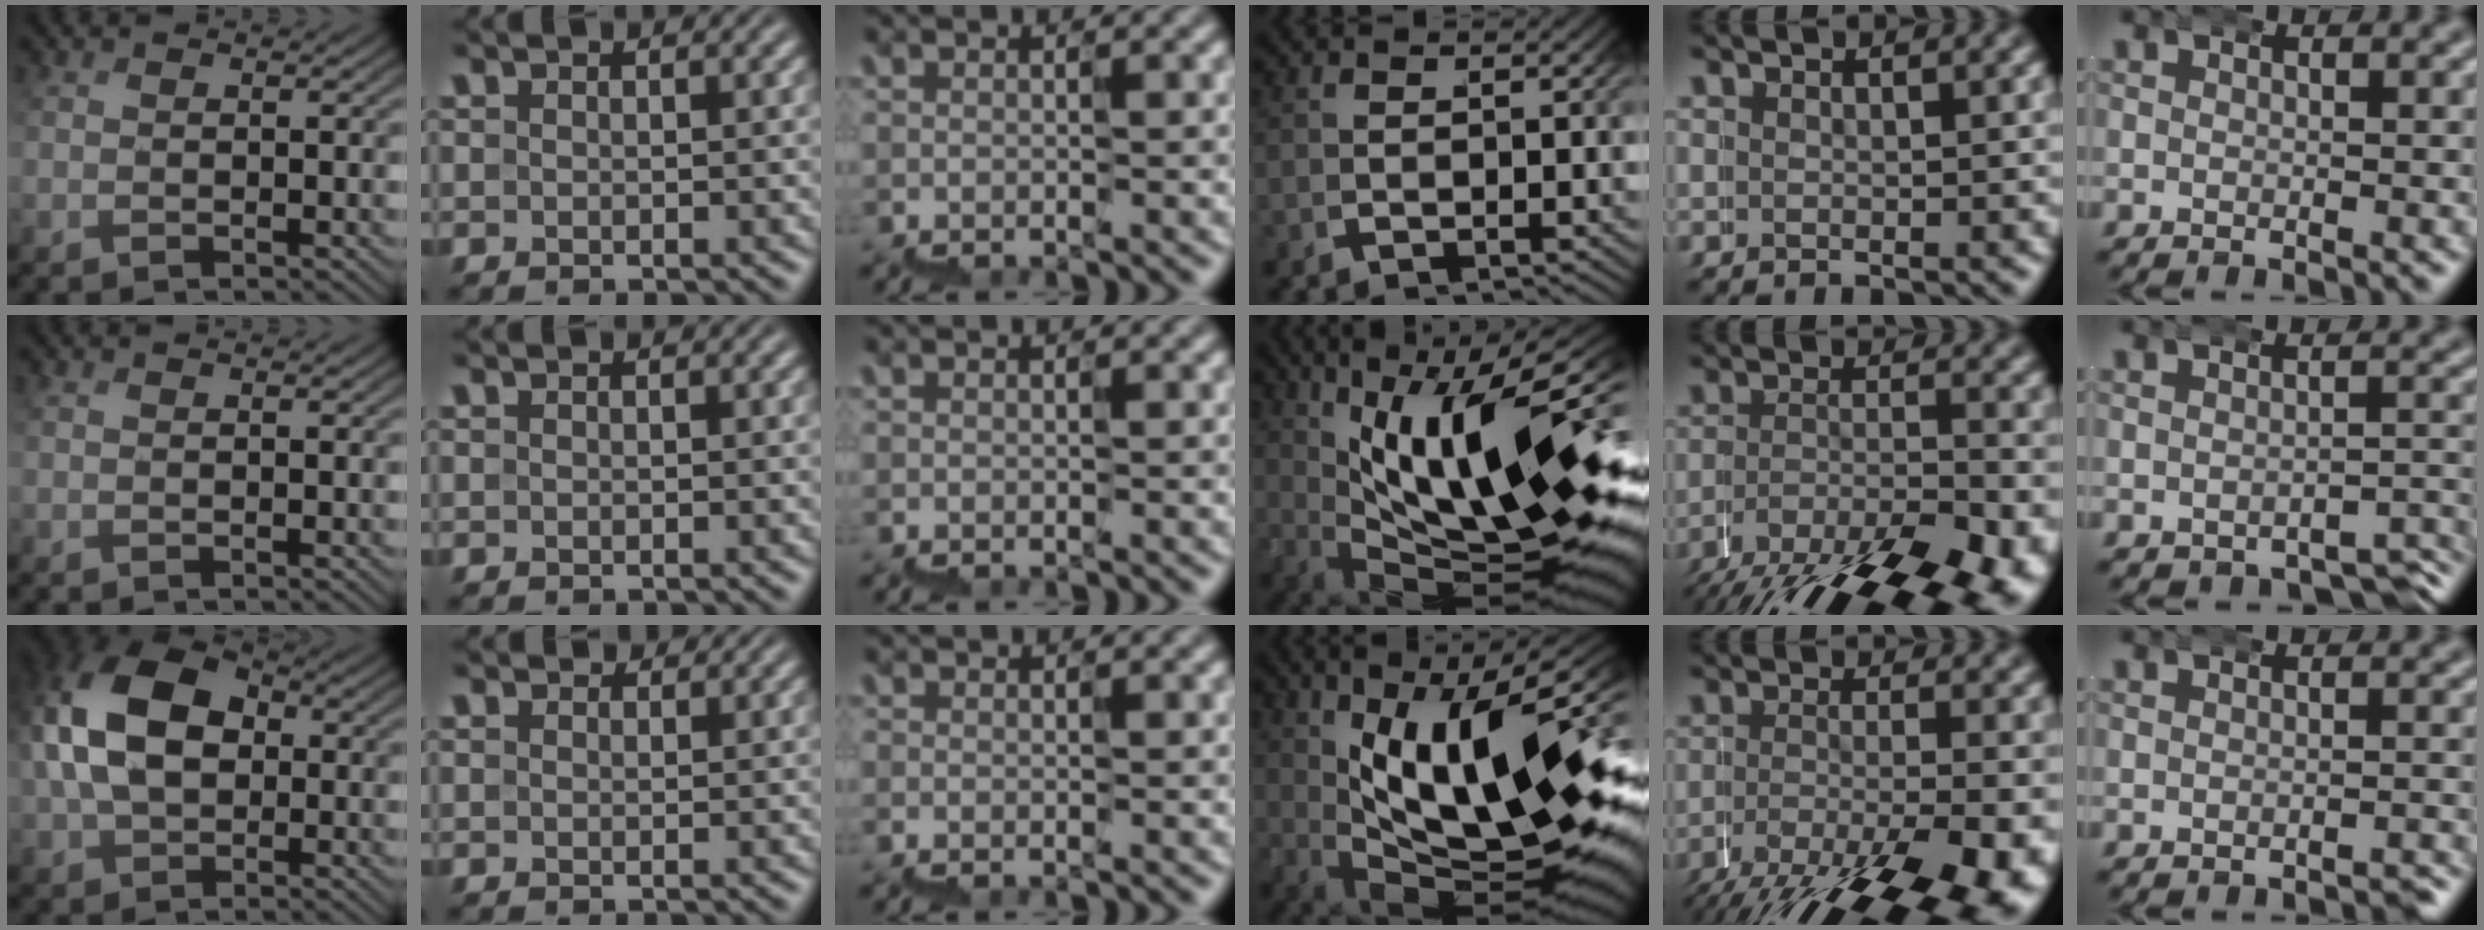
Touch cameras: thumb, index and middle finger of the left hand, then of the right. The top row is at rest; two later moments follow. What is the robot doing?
{"motion": "wrap", "object": "belt"}